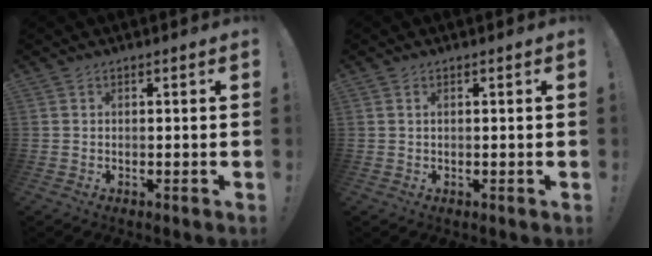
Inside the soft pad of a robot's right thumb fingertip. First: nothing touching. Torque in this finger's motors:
{"motor_torque": [-0.48, -0.06, 0.04, 0.15, 0.00]}